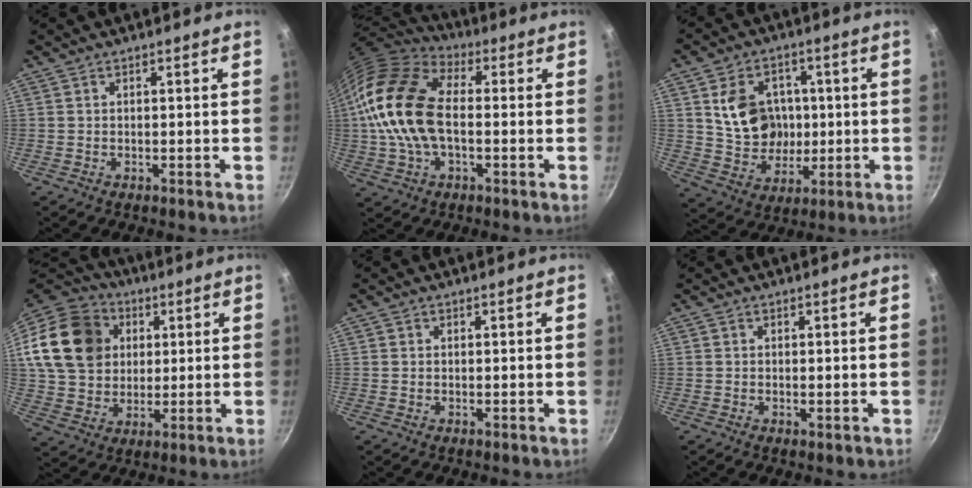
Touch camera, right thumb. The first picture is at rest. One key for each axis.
{"total": 18.8, "fx": 0.3, "fy": 11.3, "fz": 15.0, "tx": -0.282, "ty": 0.028, "tz": -0.008}
{"total": 13.6, "fx": 1.7, "fy": 11.3, "fz": 7.3, "tx": -0.093, "ty": 0.000, "tz": 0.039}
{"total": 23.4, "fx": 6.2, "fy": 18.9, "fz": 12.3, "tx": -0.243, "ty": 0.028, "tz": 0.116}
{"total": 0.6, "fx": 0.2, "fy": 0.6, "fz": 0.1, "tx": 0.000, "ty": 0.002, "tz": 0.000}
{"total": 0.6, "fx": 0.1, "fy": 0.2, "fz": 0.5, "tx": -0.009, "ty": -0.002, "tz": 0.000}